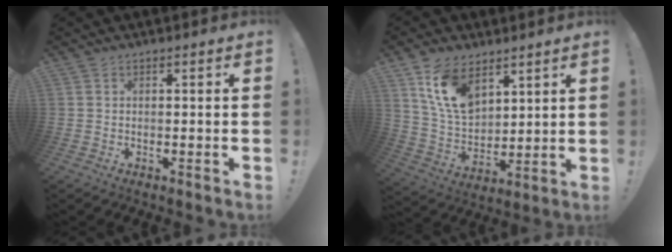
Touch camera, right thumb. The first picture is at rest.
{"total": 14.2, "force": [8.2, 8.7, 7.7], "torque": [-0.155, -0.035, 0.160]}